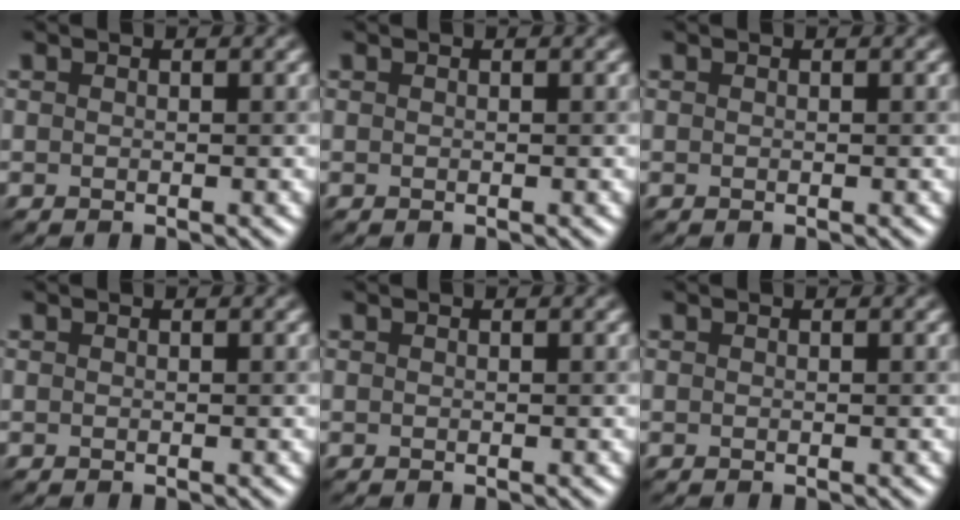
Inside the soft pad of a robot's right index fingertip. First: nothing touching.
{"total": 0.0}
{"total": 0.0}
{"total": 0.0}
{"total": 0.0}
{"total": 0.0}